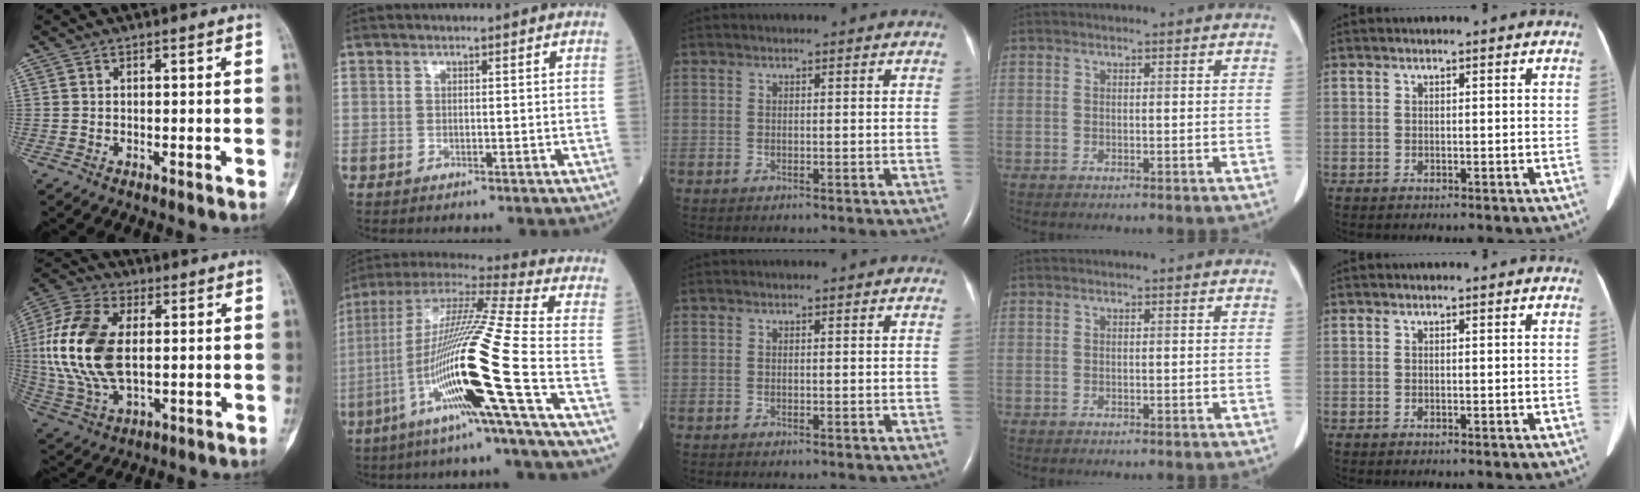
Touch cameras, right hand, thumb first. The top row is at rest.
{"thumb": {"total": 18.8, "force": [1.6, 10.8, 15.3], "torque": [-0.331, -0.001, 0.035]}, "index": {"total": 21.8, "force": [-7.6, -1.8, 20.3], "torque": [-0.417, -0.024, -0.157]}}